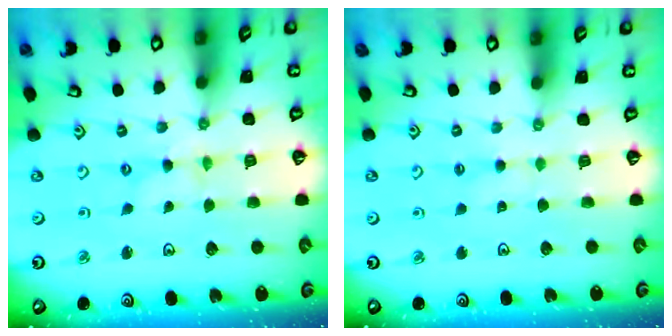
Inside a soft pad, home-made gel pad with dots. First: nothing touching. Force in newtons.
{"total": 1.7, "press": 1.6, "slide": 0.4}